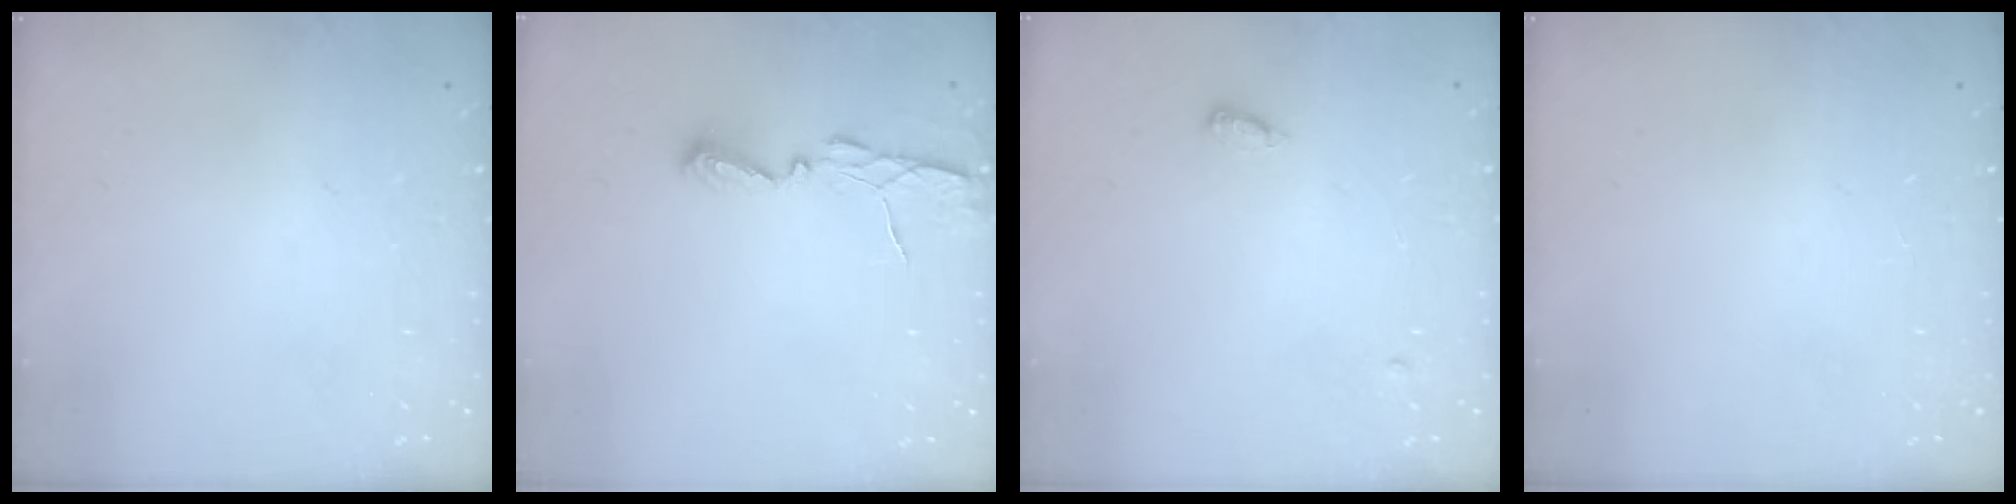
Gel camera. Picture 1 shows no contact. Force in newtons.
{"total": 4.9, "press": 4.9, "slide": 0.3}
{"total": 3.6, "press": 3.5, "slide": 0.7}
{"total": 0.0}